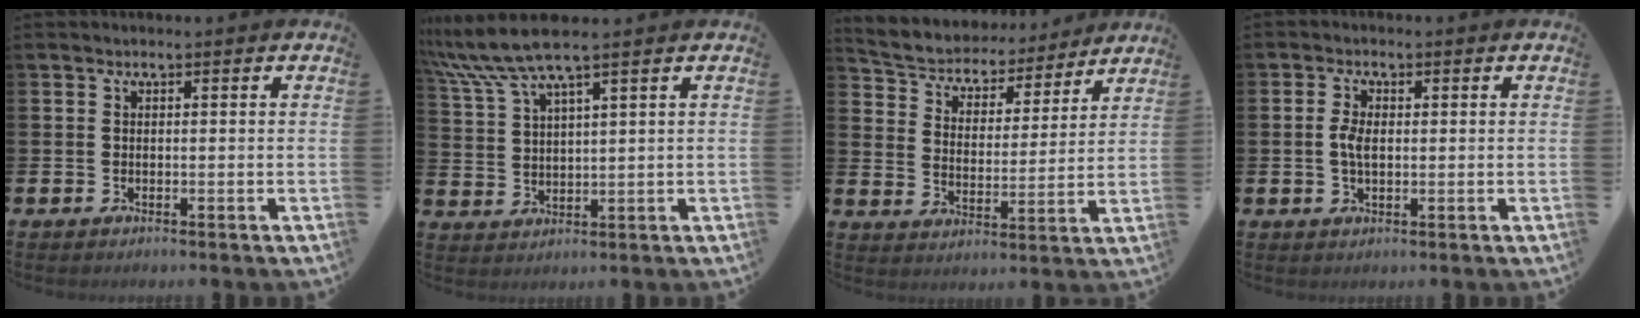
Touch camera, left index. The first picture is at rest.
{"total": 7.5, "force": [6.1, 0.7, 4.2], "torque": [-0.103, -0.012, 0.111]}
{"total": 5.8, "force": [5.4, 2.0, 0.4], "torque": [-0.044, -0.043, 0.091]}
{"total": 2.9, "force": [0.4, 1.5, 2.4], "torque": [-0.047, 0.006, 0.005]}